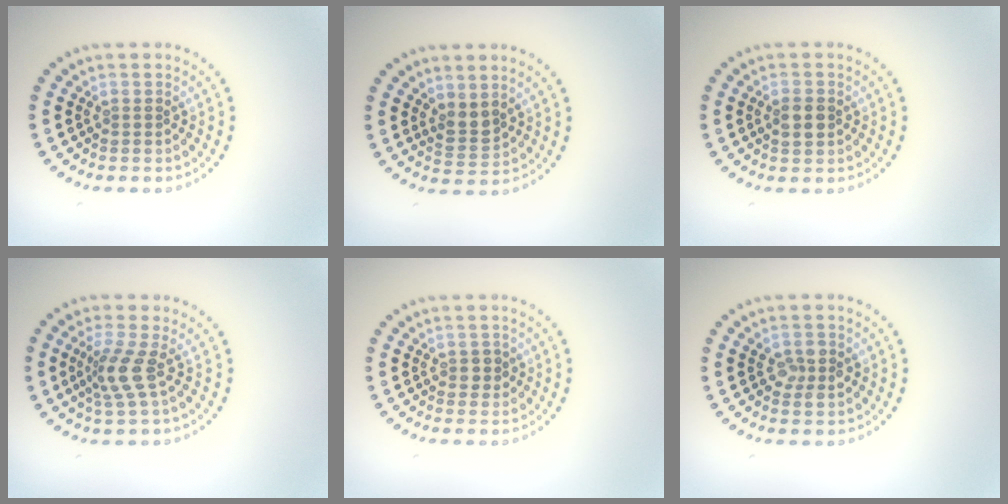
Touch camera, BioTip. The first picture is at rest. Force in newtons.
{"total": 1.9, "press": 1.6, "slide": 1.0}
{"total": 2.0, "press": 2.0, "slide": 0.2}
{"total": 2.9, "press": 2.1, "slide": 2.0}
{"total": 1.0, "press": 0.9, "slide": 0.2}
{"total": 2.1, "press": 2.1, "slide": 0.2}